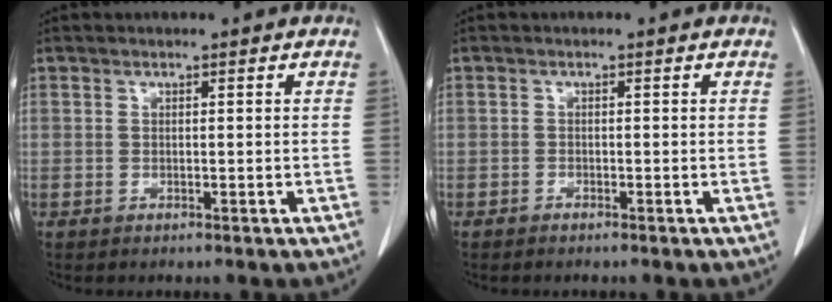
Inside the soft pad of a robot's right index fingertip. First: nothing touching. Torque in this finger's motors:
{"motor_torque": [0.05, -0.01, -0.02, 0.02]}